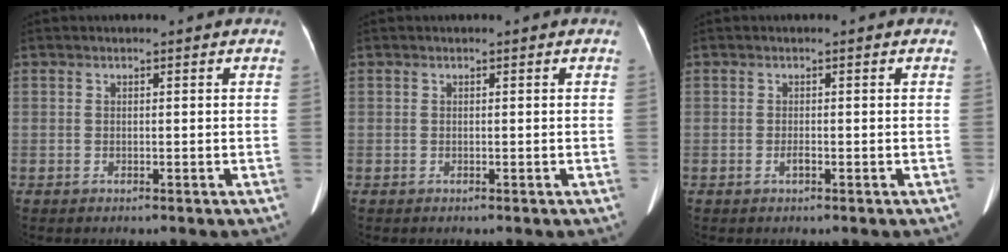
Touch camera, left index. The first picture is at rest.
{"total": 0.0}
{"total": 0.7, "force": [-0.4, 0.1, 0.6], "torque": [-0.013, 0.000, -0.007]}